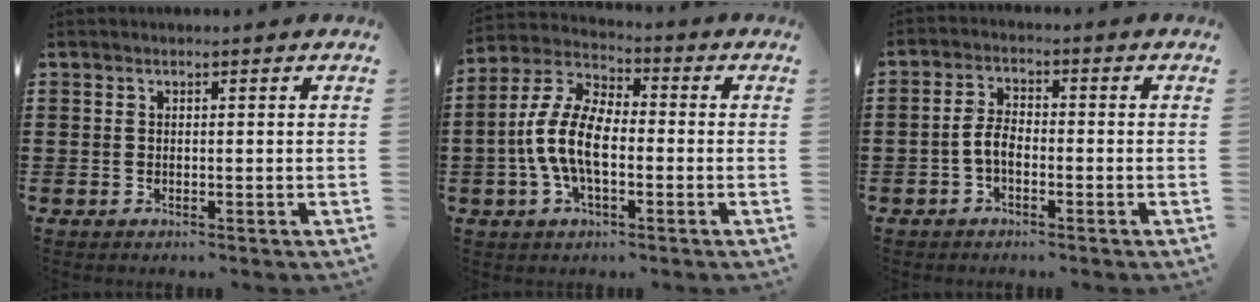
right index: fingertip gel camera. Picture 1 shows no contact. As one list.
[{"total": 9.1, "force": [-2.1, 4.6, 7.6], "torque": [-0.189, -0.003, -0.048]}, {"total": 3.8, "force": [-1.5, 1.9, 2.9], "torque": [-0.074, -0.002, -0.035]}]